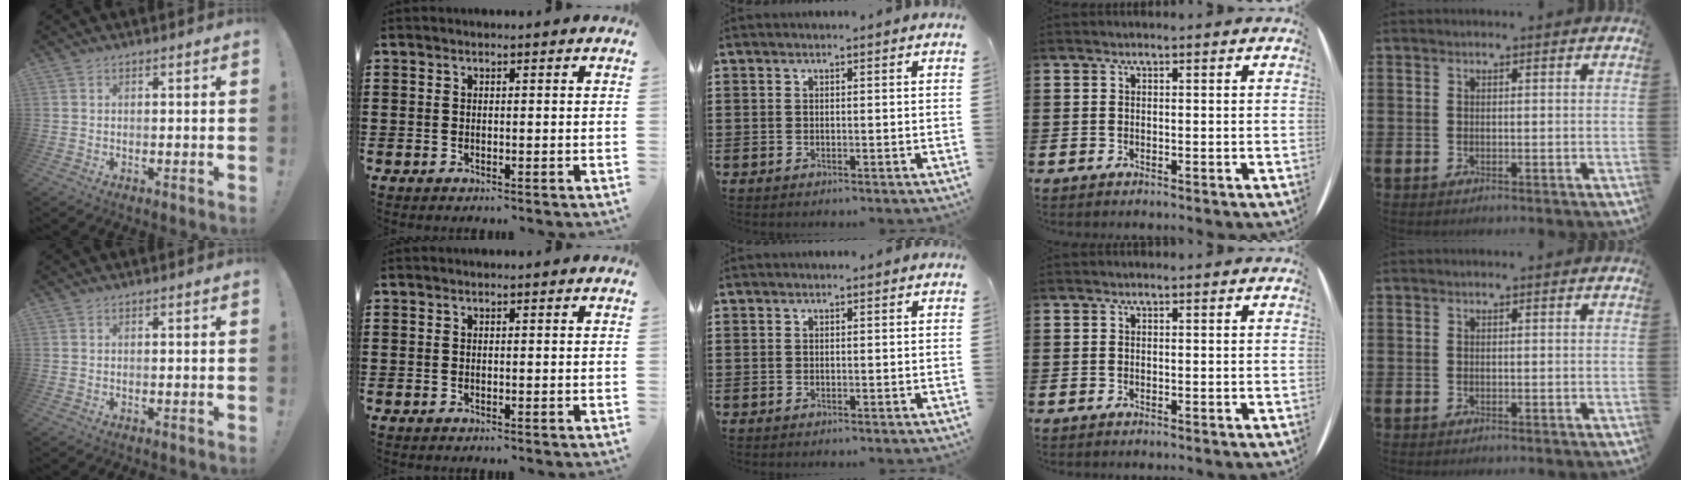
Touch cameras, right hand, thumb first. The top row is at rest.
{}